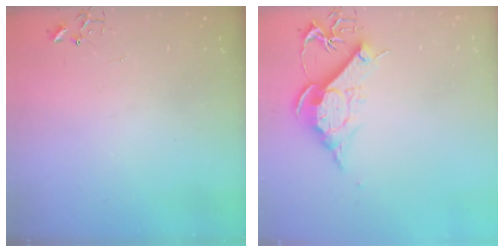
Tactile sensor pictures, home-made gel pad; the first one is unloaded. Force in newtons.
{"total": 11.9, "press": 11.9, "slide": 0.4}